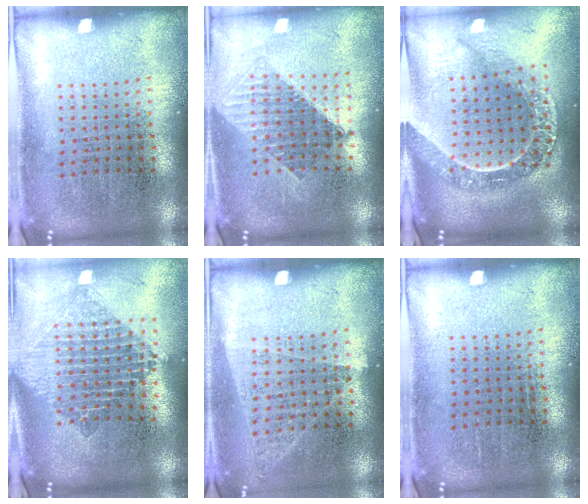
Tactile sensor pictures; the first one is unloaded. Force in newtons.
{"total": 1.6, "press": 1.3, "slide": 1.0}
{"total": 2.4, "press": 2.0, "slide": 1.3}
{"total": 2.2, "press": 1.7, "slide": 1.4}
{"total": 1.0, "press": 0.9, "slide": 0.4}
{"total": 0.0}